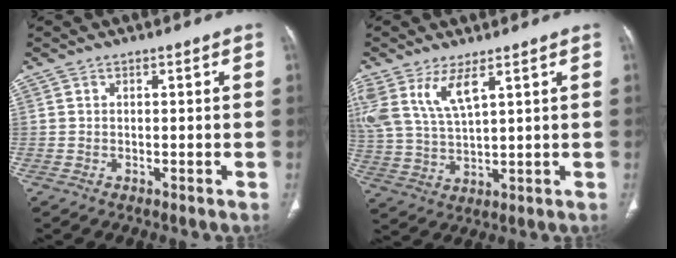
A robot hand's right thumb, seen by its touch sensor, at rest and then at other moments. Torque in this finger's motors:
{"motor_torque": [-0.82, 0.85, 0.76, 0.93, 0.05]}